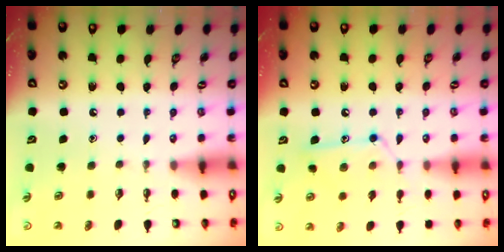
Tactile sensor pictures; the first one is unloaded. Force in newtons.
{"total": 12.1, "press": 12.1, "slide": 0.6}